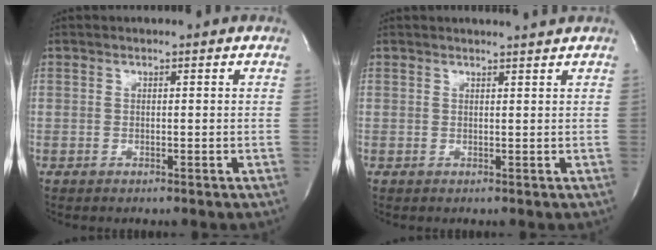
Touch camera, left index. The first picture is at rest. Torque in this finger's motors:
{"motor_torque": [0.02, -0.02, -0.01, -0.01]}